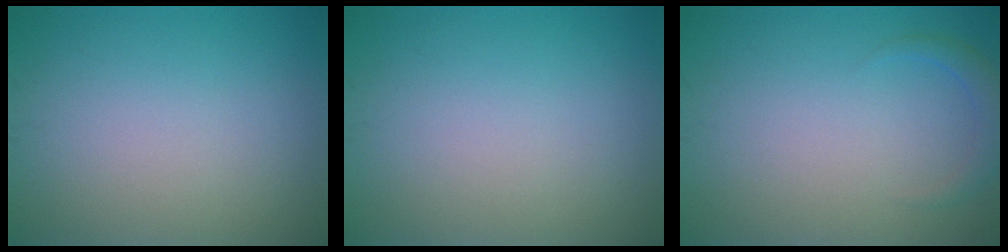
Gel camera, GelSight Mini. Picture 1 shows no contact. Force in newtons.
{"total": 0.0}
{"total": 1.5, "press": 1.5, "slide": 0.2}